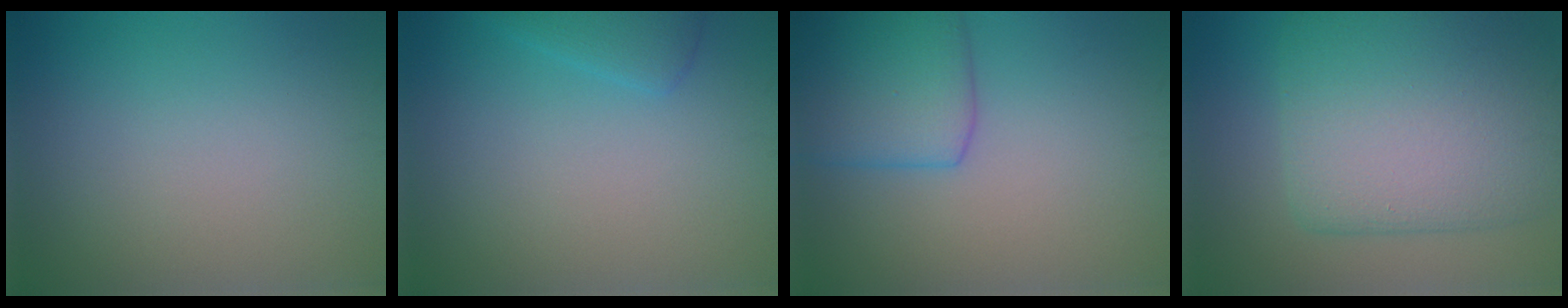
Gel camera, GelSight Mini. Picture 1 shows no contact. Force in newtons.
{"total": 2.0, "press": 2.0, "slide": 0.2}
{"total": 5.8, "press": 5.8, "slide": 0.3}
{"total": 11.0, "press": 10.9, "slide": 0.9}